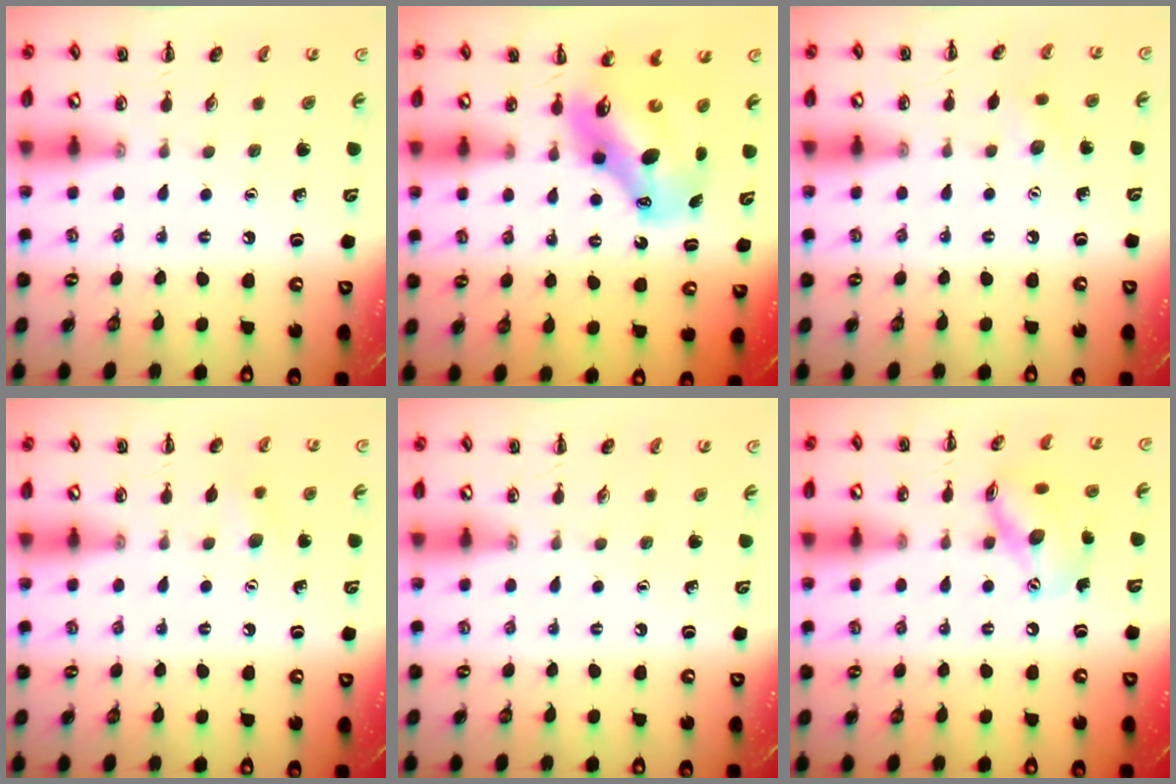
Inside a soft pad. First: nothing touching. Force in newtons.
{"total": 11.2, "press": 10.8, "slide": 3.0}
{"total": 5.9, "press": 5.7, "slide": 1.4}
{"total": 7.0, "press": 6.8, "slide": 1.8}
{"total": 0.0}
{"total": 12.7, "press": 12.7, "slide": 1.4}